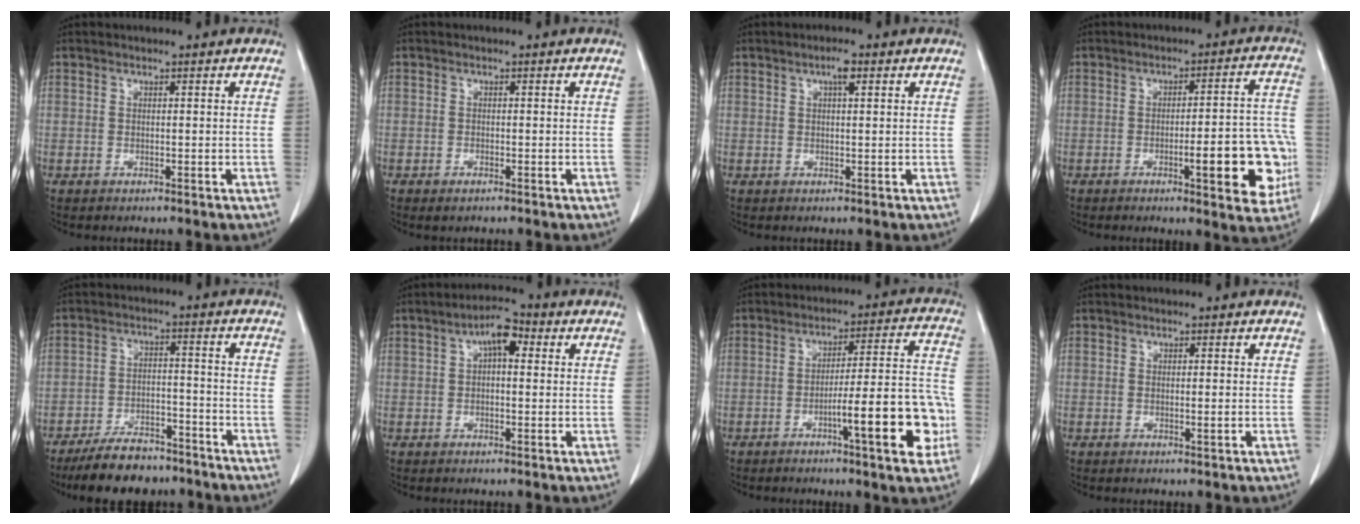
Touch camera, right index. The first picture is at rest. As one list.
[{"total": 1.0, "force": [-0.7, 0.5, 0.6], "torque": [-0.013, -0.001, -0.004]}, {"total": 2.1, "force": [1.0, 0.4, 1.8], "torque": [-0.035, 0.003, 0.014]}, {"total": 12.2, "force": [-3.4, 2.6, 11.4], "torque": [-0.123, 0.019, -0.040]}, {"total": 10.2, "force": [-8.6, 3.8, 3.9], "torque": [-0.060, -0.001, -0.143]}, {"total": 5.1, "force": [1.5, 2.1, 4.4], "torque": [-0.076, 0.023, 0.020]}, {"total": 13.4, "force": [-4.6, 1.5, 12.5], "torque": [-0.168, 0.018, -0.063]}, {"total": 0.7, "force": [-0.1, 0.0, 0.7], "torque": [-0.013, -0.004, -0.001]}]